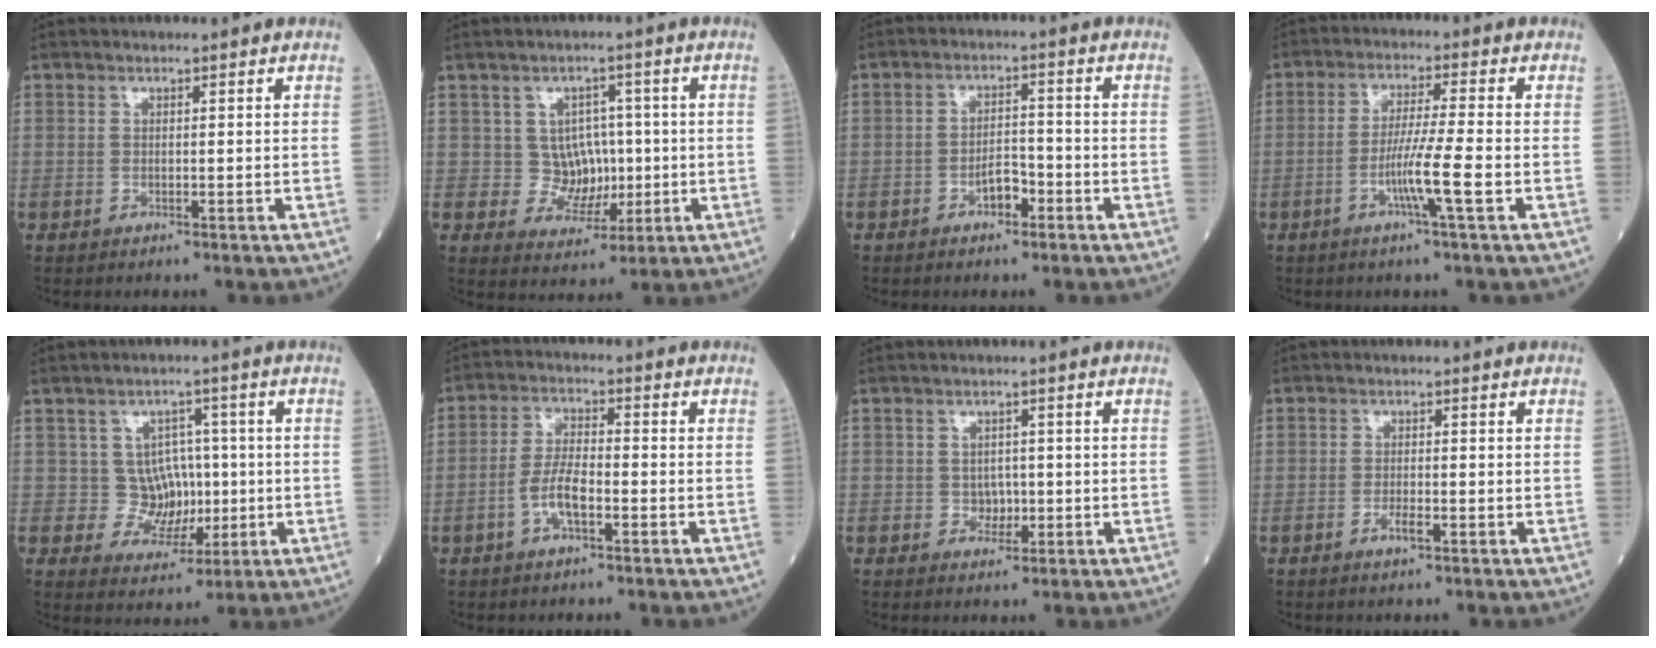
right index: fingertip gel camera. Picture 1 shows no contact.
{"total": 5.5, "force": [0.3, 5.0, 2.3], "torque": [-0.025, 0.009, 0.013]}
{"total": 3.4, "force": [-1.9, 1.6, 2.3], "torque": [-0.035, 0.008, -0.035]}
{"total": 6.6, "force": [-2.3, -1.0, 6.1], "torque": [-0.112, -0.010, -0.047]}
{"total": 5.9, "force": [0.1, 5.4, 2.2], "torque": [-0.019, 0.013, 0.010]}
{"total": 5.3, "force": [-2.2, 1.5, 4.6], "torque": [-0.095, 0.007, -0.044]}
{"total": 2.1, "force": [-0.4, 1.7, 1.2], "torque": [-0.011, 0.005, -0.003]}
{"total": 1.8, "force": [-1.0, 0.4, 1.5], "torque": [-0.026, 0.001, -0.017]}